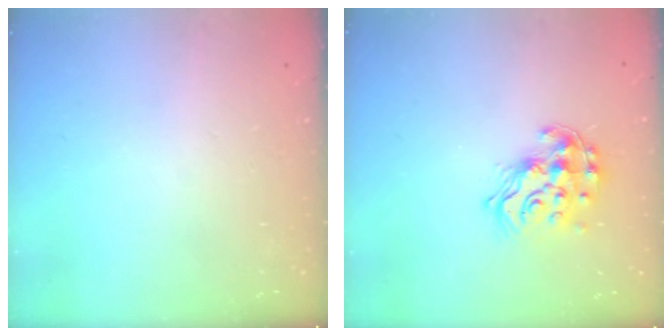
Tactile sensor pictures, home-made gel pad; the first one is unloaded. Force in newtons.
{"total": 14.6, "press": 14.5, "slide": 1.1}